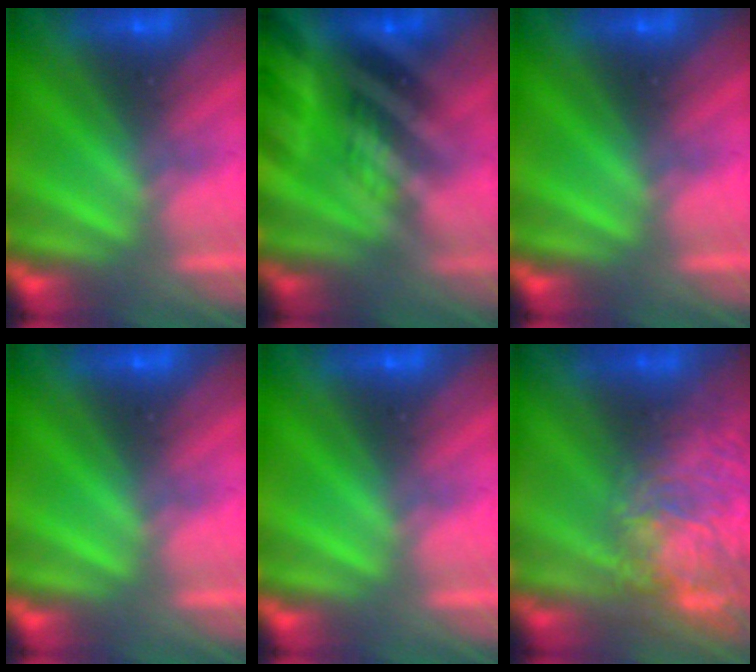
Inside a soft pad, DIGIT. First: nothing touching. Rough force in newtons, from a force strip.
{"total": 6.9}
{"total": 0.0}
{"total": 0.0}
{"total": 0.0}
{"total": 8.7}